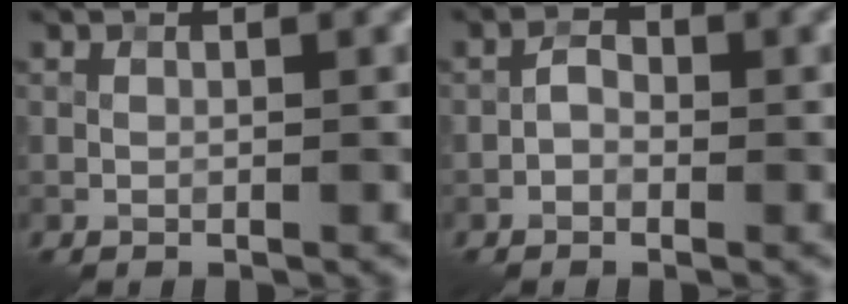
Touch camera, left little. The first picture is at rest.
{"total": 1.4, "force": [-0.6, 0.9, 0.9], "torque": [-0.014, 0.006, -0.015]}